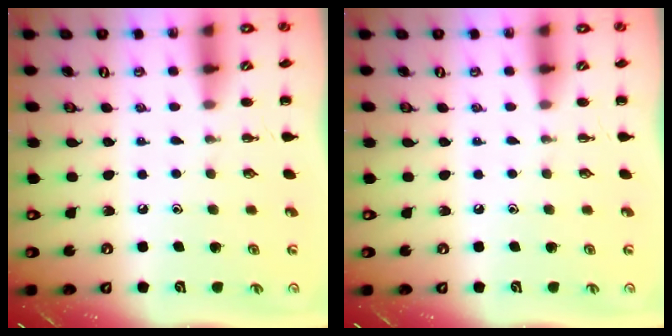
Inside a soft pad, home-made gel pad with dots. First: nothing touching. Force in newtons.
{"total": 0.0}